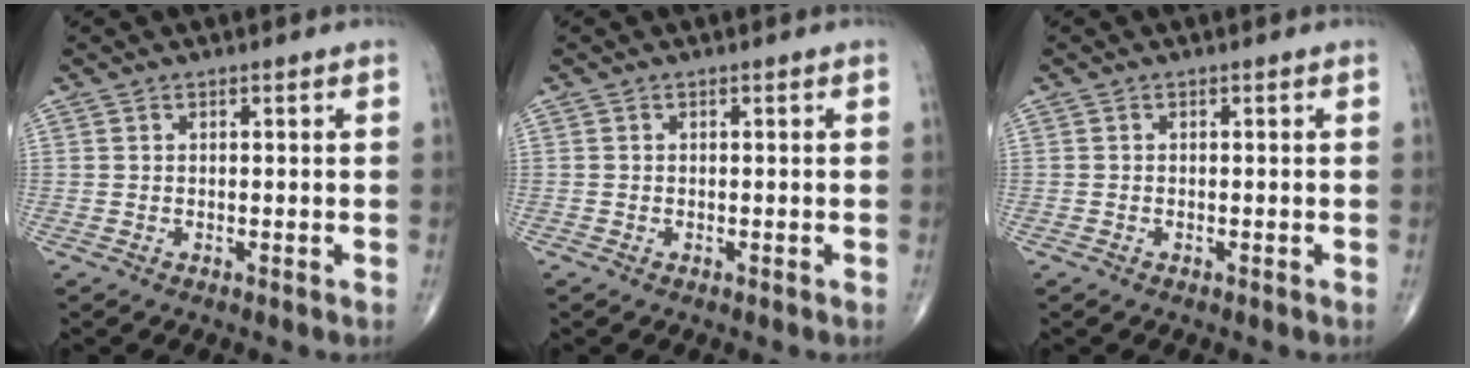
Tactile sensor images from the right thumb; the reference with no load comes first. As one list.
[{"total": 0.0}, {"total": 0.0}]